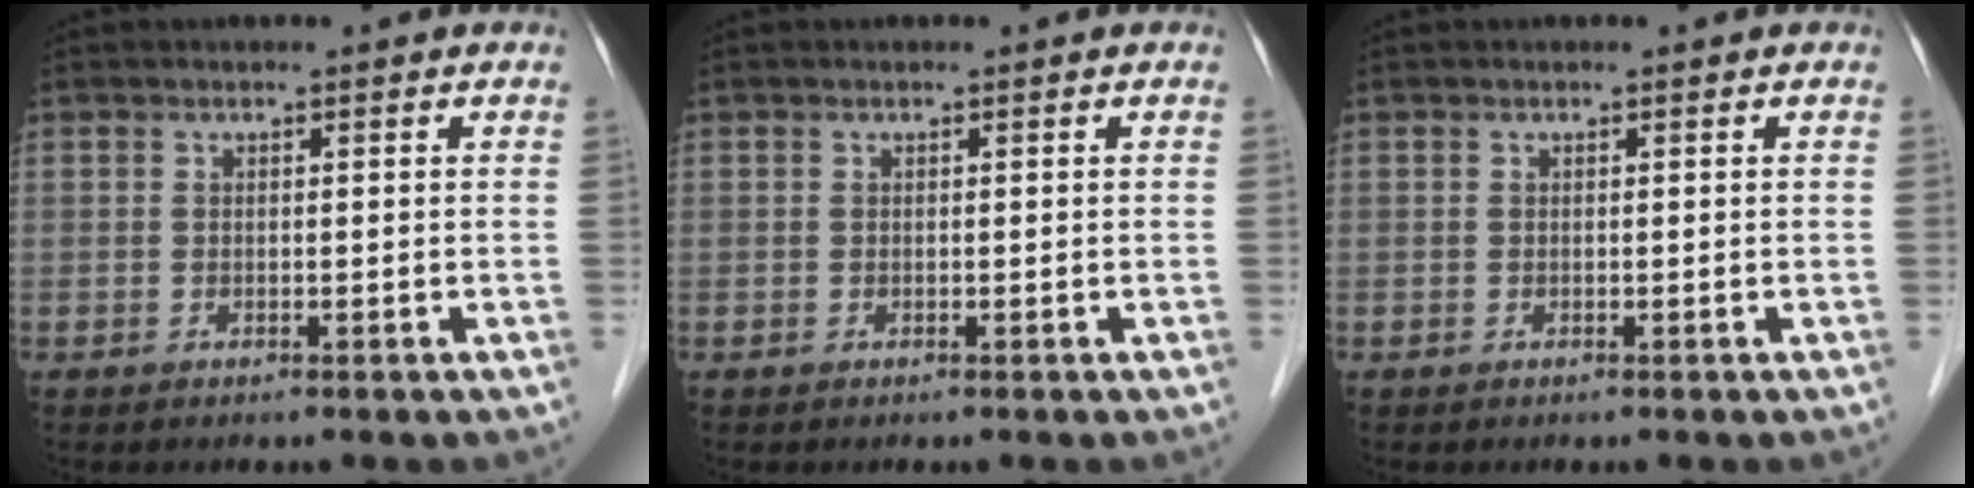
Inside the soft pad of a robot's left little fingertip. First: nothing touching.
{"total": 0.0}
{"total": 0.0}